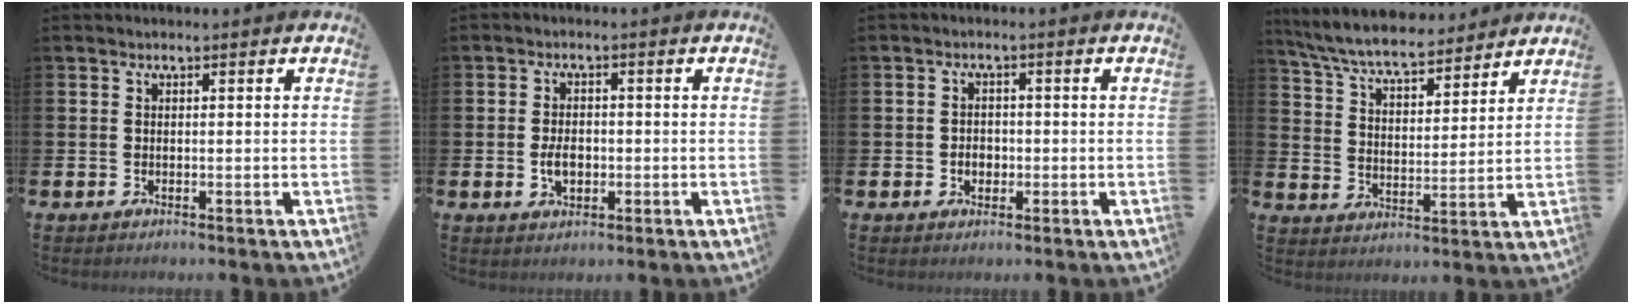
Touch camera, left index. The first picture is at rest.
{"total": 3.2, "force": [-0.5, 2.0, 2.4], "torque": [-0.030, -0.002, -0.014]}
{"total": 2.1, "force": [-0.5, 1.7, 1.1], "torque": [-0.007, -0.001, -0.016]}
{"total": 7.7, "force": [7.2, 1.3, 2.4], "torque": [-0.074, -0.042, 0.126]}